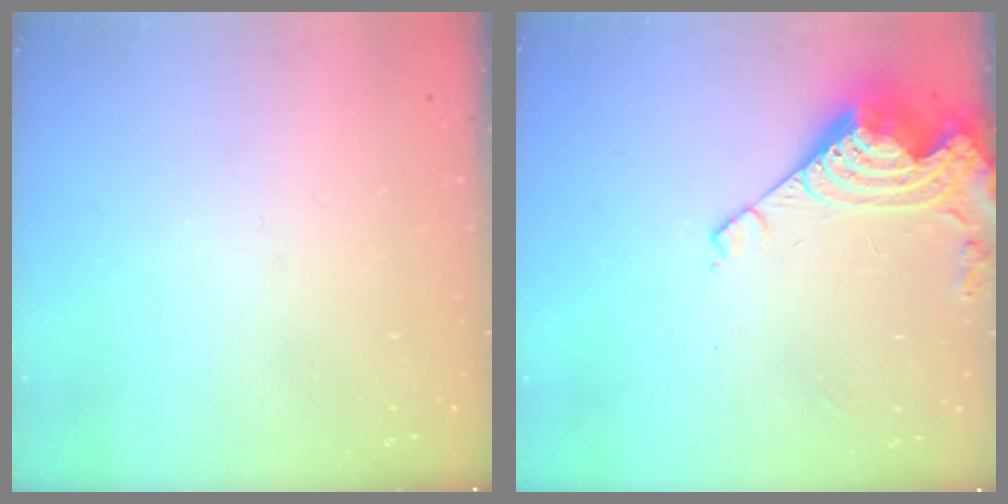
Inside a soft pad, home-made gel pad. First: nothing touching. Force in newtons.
{"total": 12.0, "press": 11.9, "slide": 1.0}